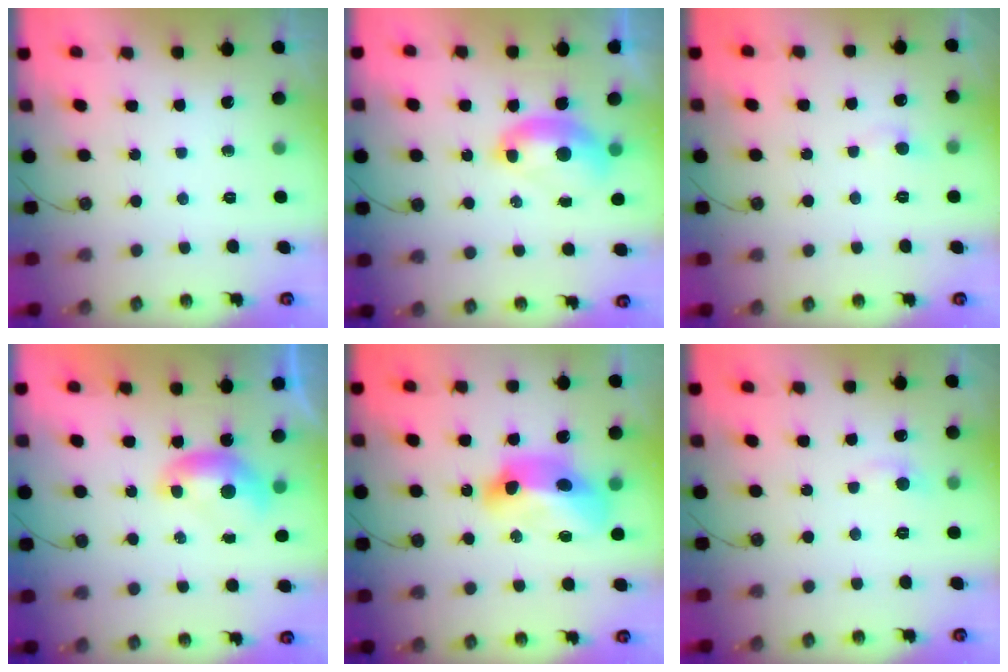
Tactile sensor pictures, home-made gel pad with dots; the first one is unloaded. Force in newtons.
{"total": 2.6, "press": 2.5, "slide": 0.5}
{"total": 1.4, "press": 1.2, "slide": 0.7}
{"total": 0.0}
{"total": 11.4, "press": 11.3, "slide": 1.2}
{"total": 1.5, "press": 1.2, "slide": 0.9}